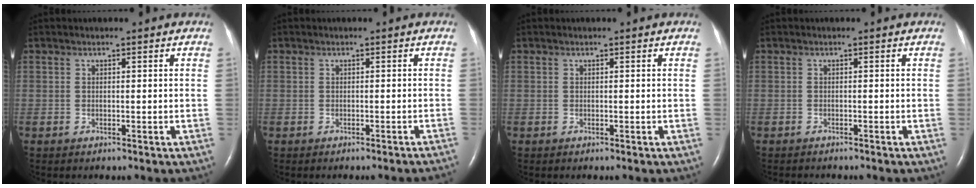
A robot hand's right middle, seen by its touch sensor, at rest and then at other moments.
{"total": 3.8, "force": [-3.6, -0.7, 1.2], "torque": [-0.009, -0.006, -0.038]}
{"total": 0.0}
{"total": 2.6, "force": [-2.3, 0.5, 1.0], "torque": [-0.015, -0.004, -0.026]}